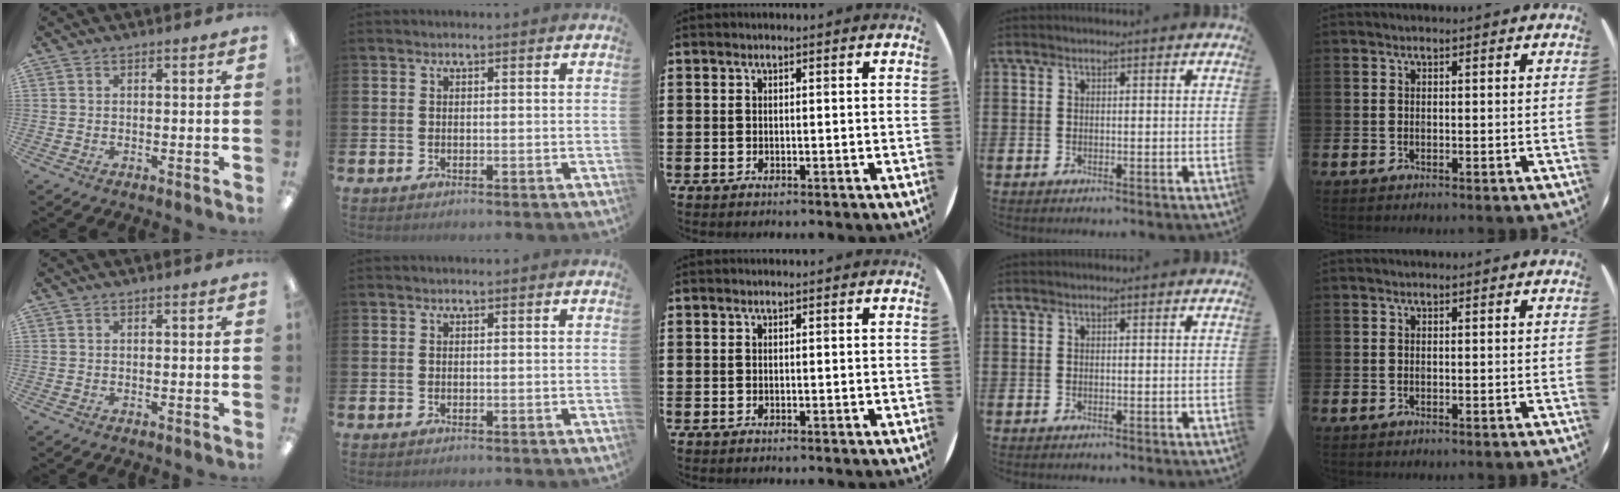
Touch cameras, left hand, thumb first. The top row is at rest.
{}